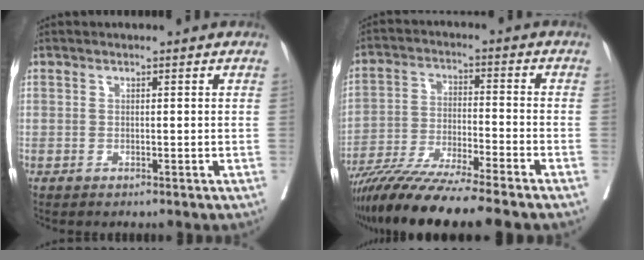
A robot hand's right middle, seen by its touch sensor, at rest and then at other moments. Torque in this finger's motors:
{"motor_torque": [1.16, -0.98, 0.86, 0.21]}